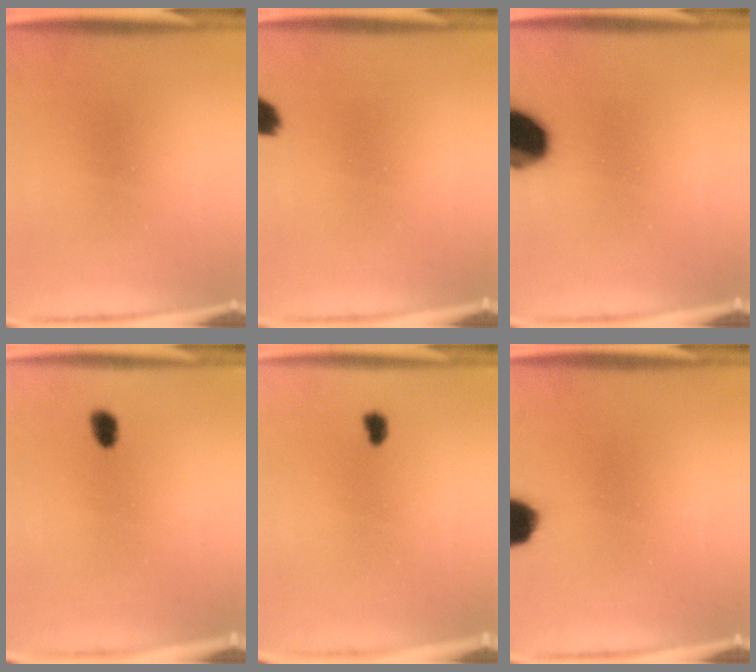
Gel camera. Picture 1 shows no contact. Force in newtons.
{"total": 2.9}
{"total": 15.0}
{"total": 2.2}
{"total": 1.3}
{"total": 9.3}